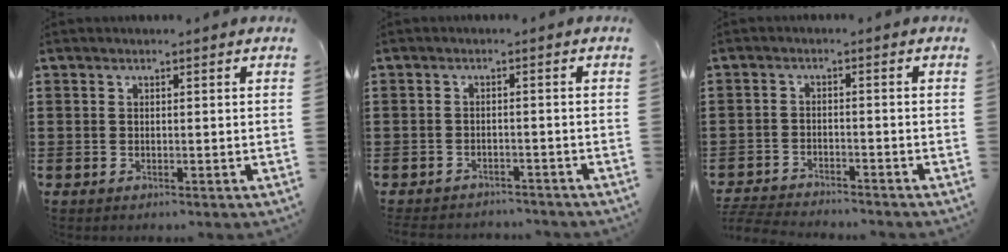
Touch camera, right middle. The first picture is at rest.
{"total": 2.2, "force": [-2.2, 0.2, 0.0], "torque": [-0.007, -0.003, -0.048]}
{"total": 3.8, "force": [-3.8, 0.1, 0.4], "torque": [-0.024, -0.008, -0.084]}